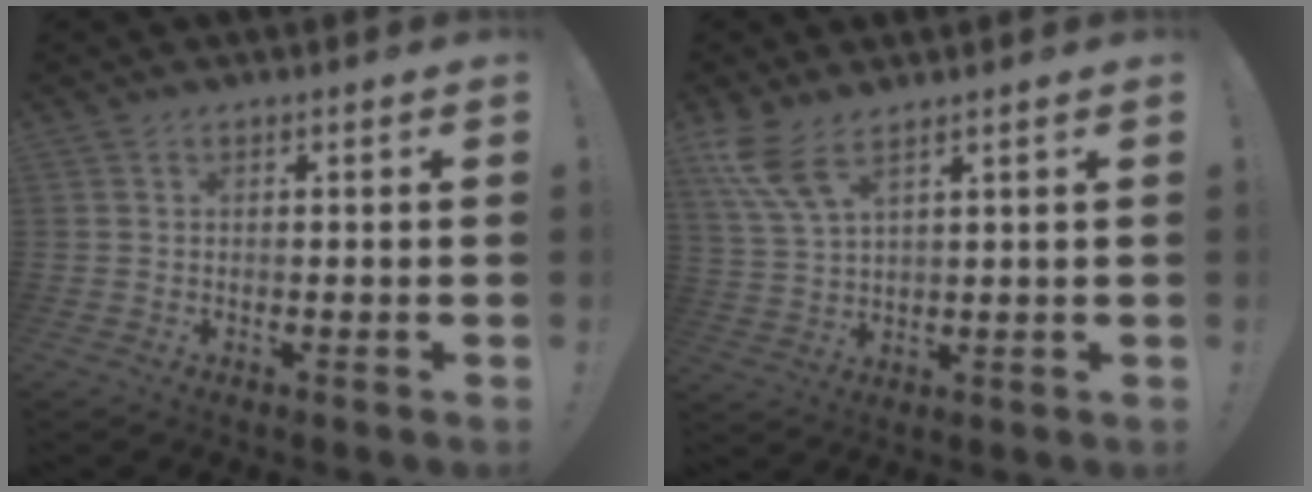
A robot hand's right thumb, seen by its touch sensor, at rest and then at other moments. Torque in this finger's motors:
{"motor_torque": [-0.34, 0.69, 0.19, 0.05, 0.03]}